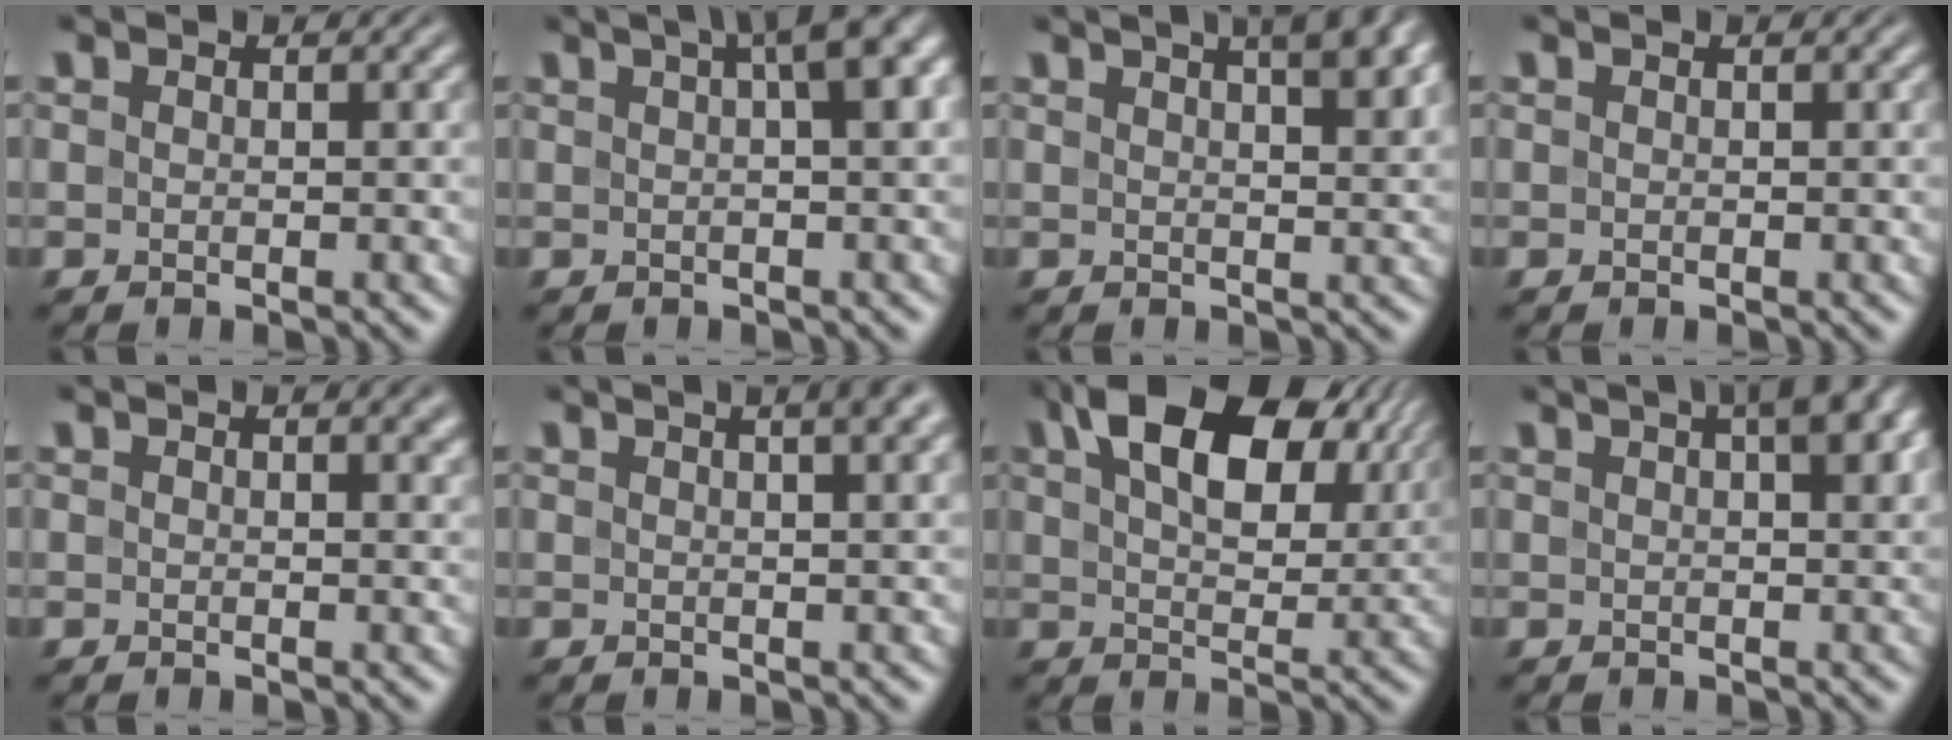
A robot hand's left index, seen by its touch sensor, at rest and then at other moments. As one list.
[{"total": 6.6, "force": [2.5, 1.6, 5.9], "torque": [-0.056, 0.026, 0.032]}, {"total": 7.4, "force": [4.0, 2.8, 5.5], "torque": [-0.040, 0.038, 0.029]}, {"total": 0.0}, {"total": 1.7, "force": [1.1, 0.5, 1.1], "torque": [-0.005, 0.003, 0.015]}, {"total": 6.8, "force": [3.7, 2.8, 5.0], "torque": [-0.026, 0.046, 0.013]}, {"total": 12.8, "force": [6.2, 6.9, 8.7], "torque": [-0.142, 0.018, 0.111]}, {"total": 5.4, "force": [2.7, 1.7, 4.4], "torque": [-0.043, 0.022, 0.030]}]